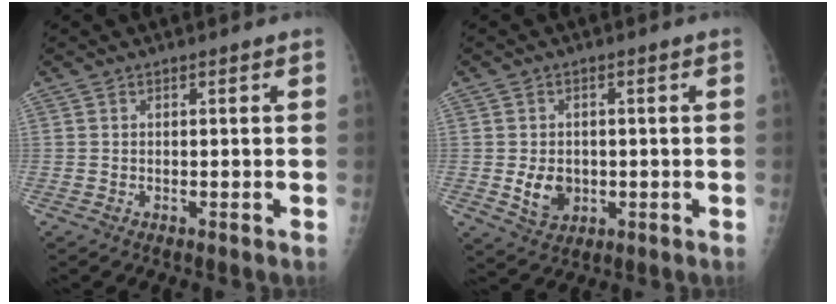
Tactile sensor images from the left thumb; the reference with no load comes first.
{"total": 6.2, "force": [-0.7, 4.9, 3.8], "torque": [-0.044, -0.005, 0.002]}